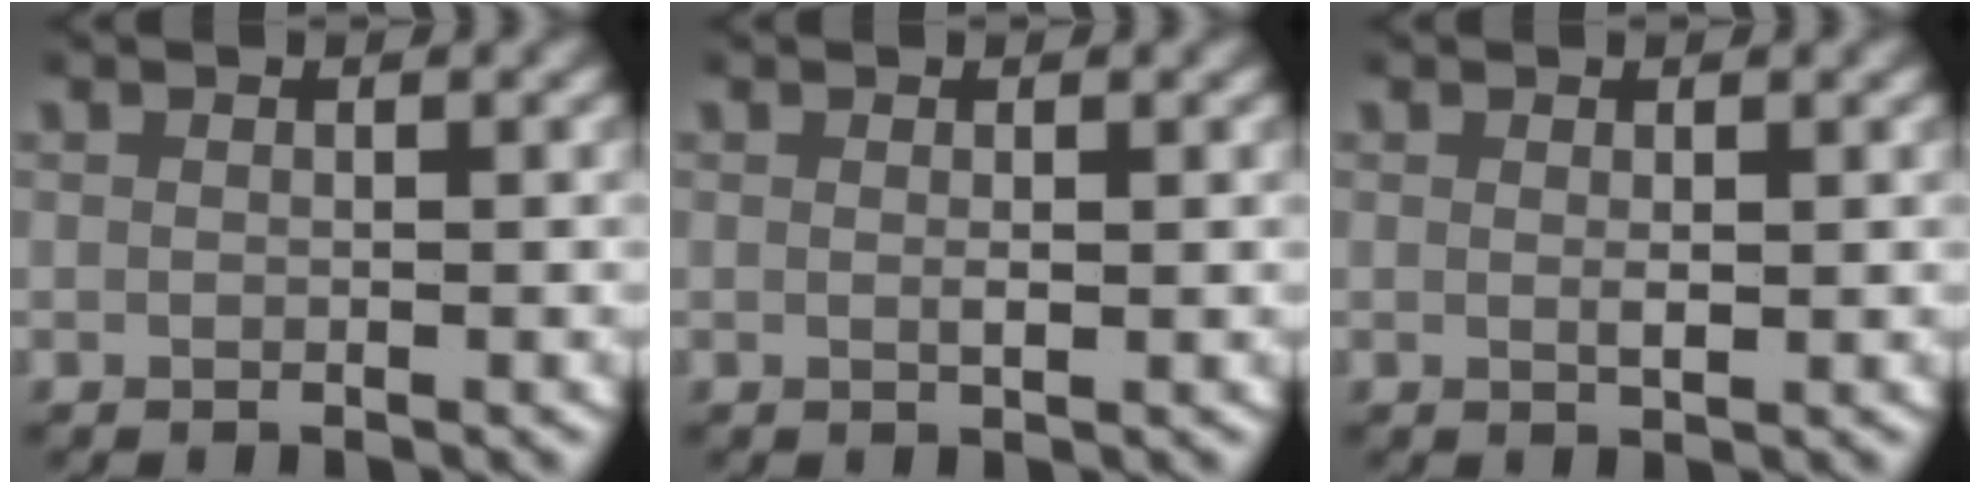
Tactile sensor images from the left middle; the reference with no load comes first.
{"total": 0.6, "force": [0.2, 0.0, 0.6], "torque": [-0.012, -0.004, 0.005]}
{"total": 0.8, "force": [0.3, 0.1, 0.8], "torque": [-0.015, -0.006, 0.007]}